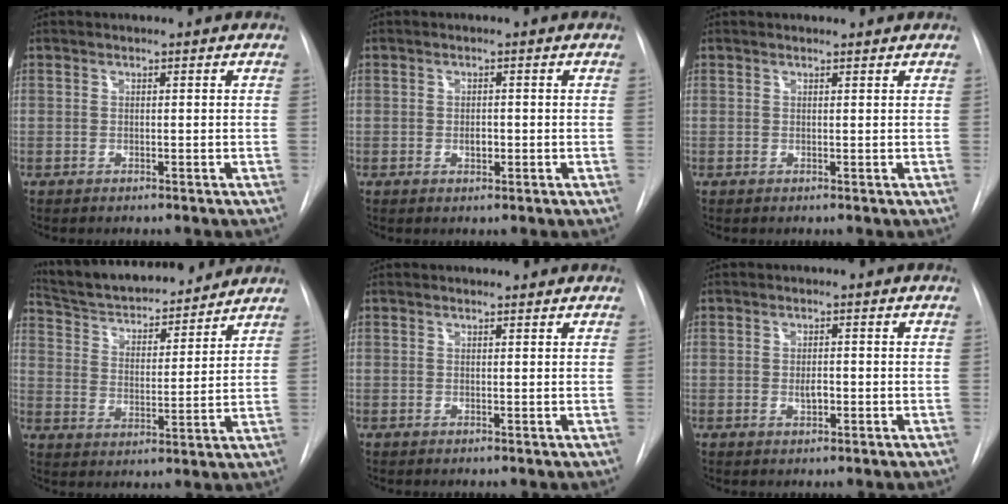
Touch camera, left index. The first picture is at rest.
{"total": 1.4, "force": [-0.5, 0.8, 1.1], "torque": [-0.018, -0.003, -0.007]}
{"total": 1.6, "force": [1.6, 0.3, 0.2], "torque": [-0.009, 0.005, 0.018]}
{"total": 17.9, "force": [16.4, 3.7, 6.2], "torque": [-0.101, 0.006, 0.255]}
{"total": 1.9, "force": [1.8, 0.4, 0.3], "torque": [-0.009, 0.004, 0.019]}
{"total": 1.7, "force": [-0.6, 0.6, 1.5], "torque": [-0.029, -0.005, -0.008]}